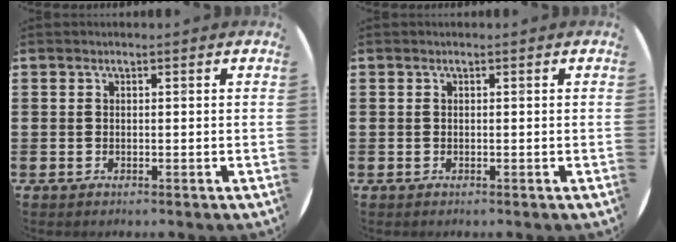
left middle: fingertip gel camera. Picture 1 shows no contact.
{"total": 0.0}